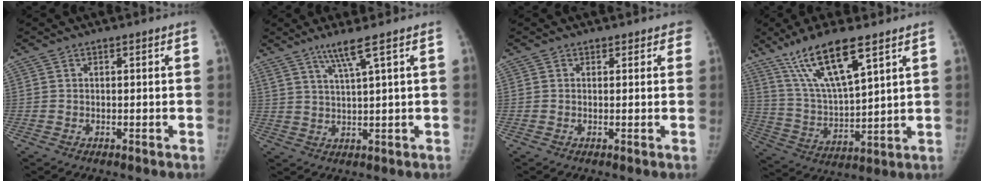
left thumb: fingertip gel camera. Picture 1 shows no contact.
{"total": 4.9, "force": [3.0, -0.9, 3.8], "torque": [-0.081, -0.019, 0.067]}
{"total": 1.9, "force": [1.4, 1.2, 0.6], "torque": [0.022, -0.001, 0.007]}
{"total": 15.1, "force": [9.4, 3.4, 11.3], "torque": [-0.215, -0.040, 0.194]}